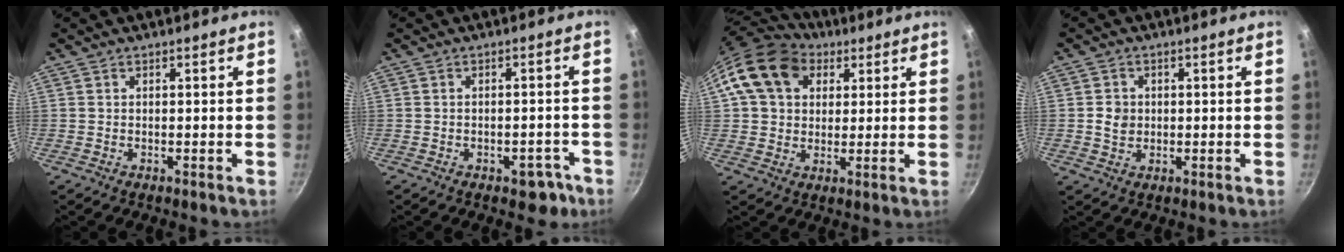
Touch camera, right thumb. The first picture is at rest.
{"total": 4.6, "force": [-2.5, 2.6, 2.8], "torque": [-0.013, 0.026, -0.016]}
{"total": 14.2, "force": [5.2, 10.8, 7.5], "torque": [-0.118, 0.012, 0.080]}
{"total": 3.5, "force": [0.1, 3.0, 1.7], "torque": [-0.016, 0.004, 0.002]}